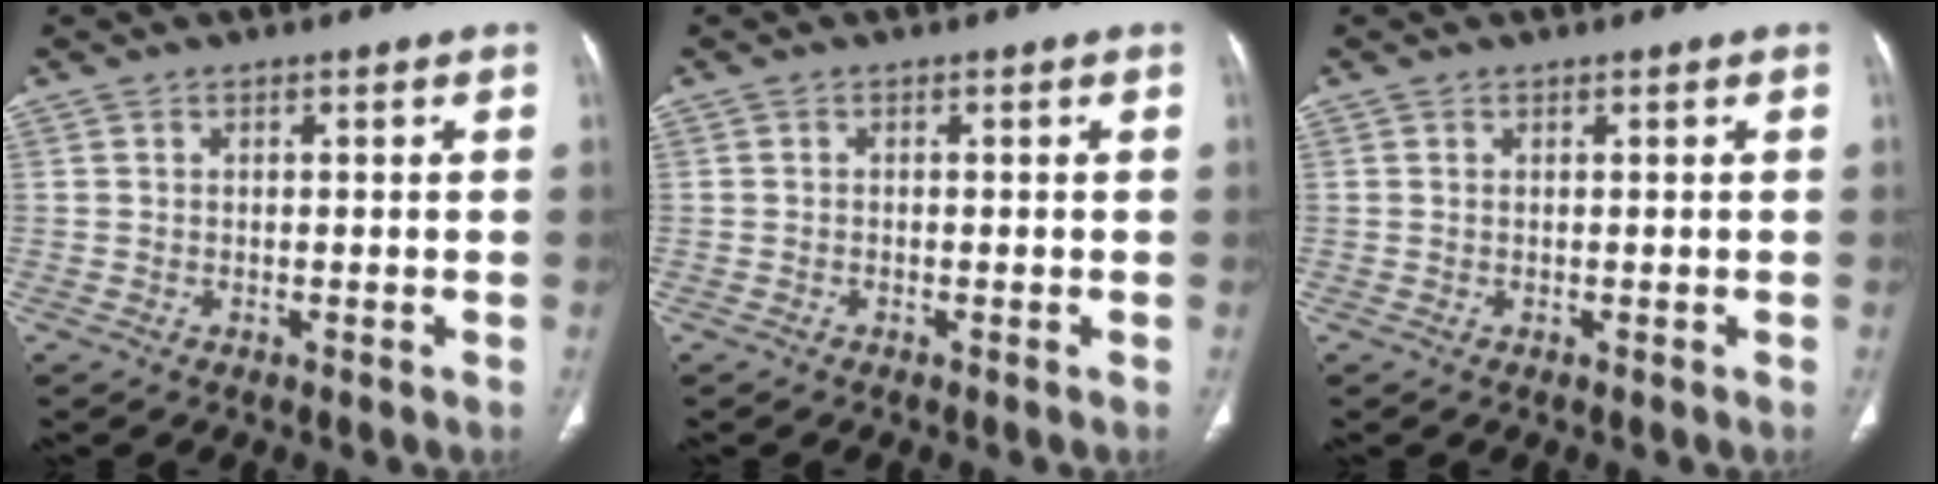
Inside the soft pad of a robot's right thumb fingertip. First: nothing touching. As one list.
[{"total": 0.0}, {"total": 0.0}]